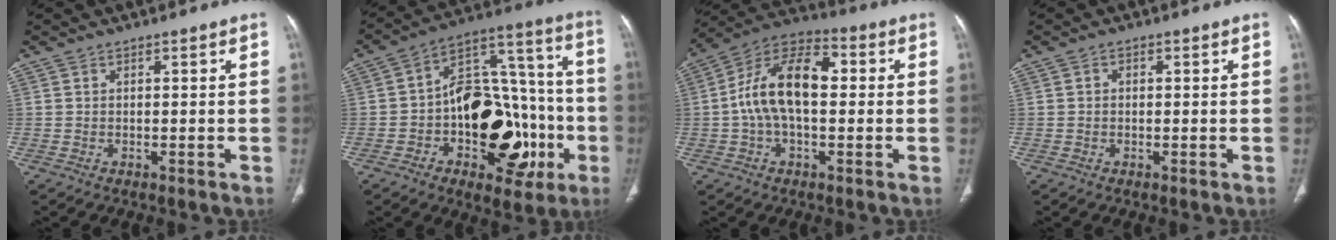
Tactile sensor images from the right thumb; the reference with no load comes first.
{"total": 24.7, "force": [-6.6, 14.5, 18.9], "torque": [-0.228, 0.048, -0.089]}
{"total": 14.5, "force": [0.6, 8.0, 12.1], "torque": [-0.214, 0.041, 0.000]}
{"total": 0.8, "force": [0.1, 0.7, 0.4], "torque": [-0.003, 0.002, -0.002]}